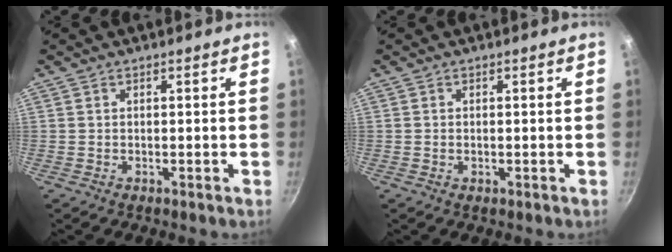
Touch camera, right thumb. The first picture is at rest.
{"total": 0.5, "force": [0.0, 0.3, 0.4], "torque": [-0.005, 0.001, -0.001]}